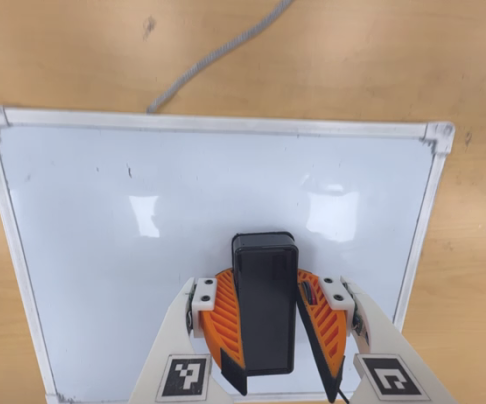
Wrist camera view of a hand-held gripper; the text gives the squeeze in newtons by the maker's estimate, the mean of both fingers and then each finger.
{"total": 13.8, "left": 15.4, "right": 12.2}